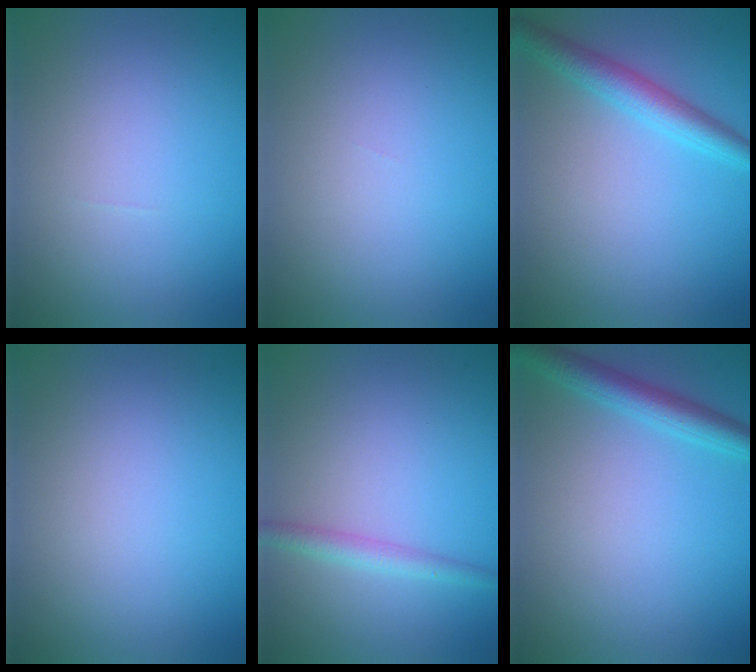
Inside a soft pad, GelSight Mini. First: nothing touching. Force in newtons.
{"total": 0.0}
{"total": 3.3, "press": 3.3, "slide": 0.1}
{"total": 0.0}
{"total": 1.9, "press": 1.9, "slide": 0.0}
{"total": 3.4, "press": 3.4, "slide": 0.1}